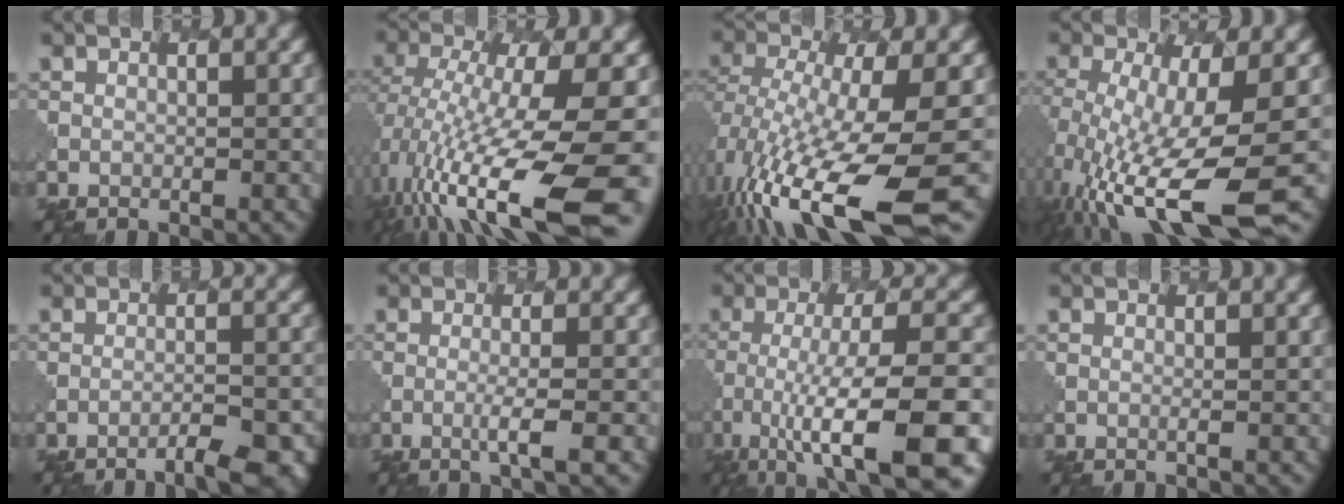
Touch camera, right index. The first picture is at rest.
{"total": 15.1, "force": [-4.3, 4.3, 13.8], "torque": [-0.248, -0.019, -0.061]}
{"total": 14.0, "force": [-5.0, 4.1, 12.4], "torque": [-0.252, -0.031, -0.070]}
{"total": 13.0, "force": [-4.2, 3.5, 11.8], "torque": [-0.239, -0.030, -0.060]}
{"total": 5.4, "force": [-4.0, 1.1, 3.4], "torque": [-0.048, 0.000, -0.051]}
{"total": 2.4, "force": [-0.5, 0.2, 2.3], "torque": [-0.036, 0.004, -0.018]}
{"total": 12.3, "force": [-5.9, 3.1, 10.3], "torque": [-0.175, -0.004, -0.092]}
{"total": 0.5, "force": [0.1, 0.0, 0.5], "torque": [-0.005, 0.002, -0.002]}